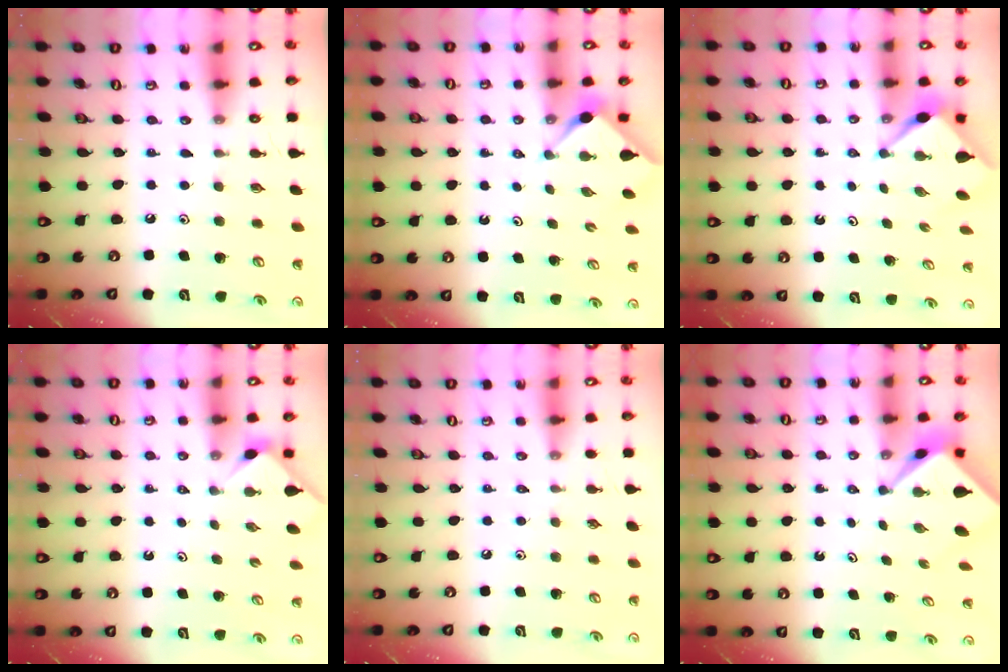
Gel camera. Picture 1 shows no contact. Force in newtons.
{"total": 2.9, "press": 2.9, "slide": 0.4}
{"total": 2.9, "press": 2.9, "slide": 0.3}
{"total": 2.5, "press": 2.5, "slide": 0.4}
{"total": 1.2, "press": 1.1, "slide": 0.3}
{"total": 2.1, "press": 2.1, "slide": 0.3}